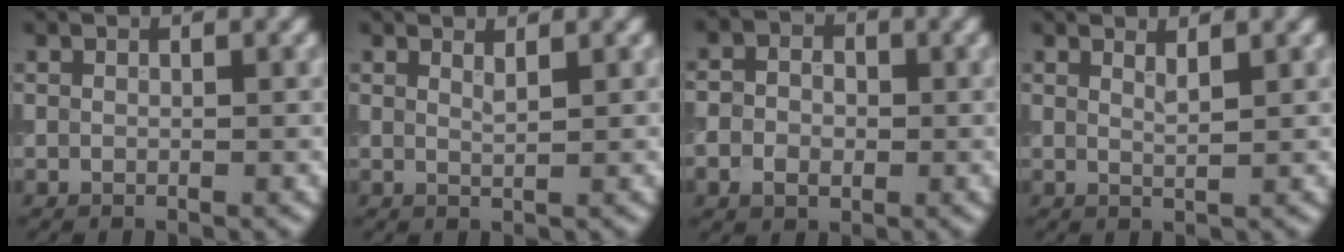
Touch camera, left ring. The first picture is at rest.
{"total": 1.0, "force": [0.8, 0.3, 0.6], "torque": [-0.004, 0.000, 0.012]}
{"total": 3.4, "force": [-0.7, 2.8, 1.9], "torque": [-0.021, 0.000, -0.016]}
{"total": 1.3, "force": [0.9, 0.3, 0.9], "torque": [-0.006, 0.001, 0.013]}